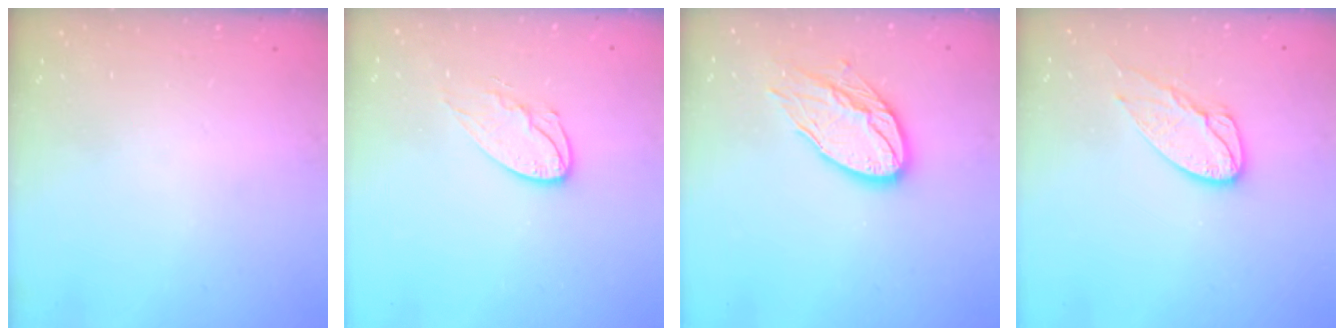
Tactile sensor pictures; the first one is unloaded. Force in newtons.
{"total": 9.5, "press": 9.5, "slide": 0.7}
{"total": 13.5, "press": 13.5, "slide": 1.0}
{"total": 9.8, "press": 9.8, "slide": 0.6}